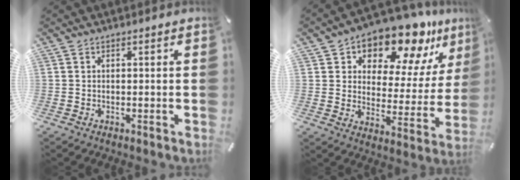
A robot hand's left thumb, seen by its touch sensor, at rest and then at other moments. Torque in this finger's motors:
{"motor_torque": [2.34, 2.34, 1.40, -1.37, 0.12]}